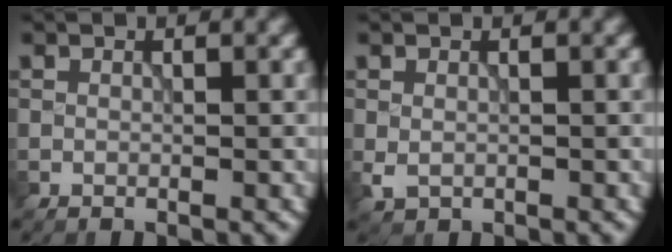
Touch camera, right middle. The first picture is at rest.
{"total": 1.2, "force": [-0.3, 0.9, 0.7], "torque": [-0.020, -0.005, -0.003]}